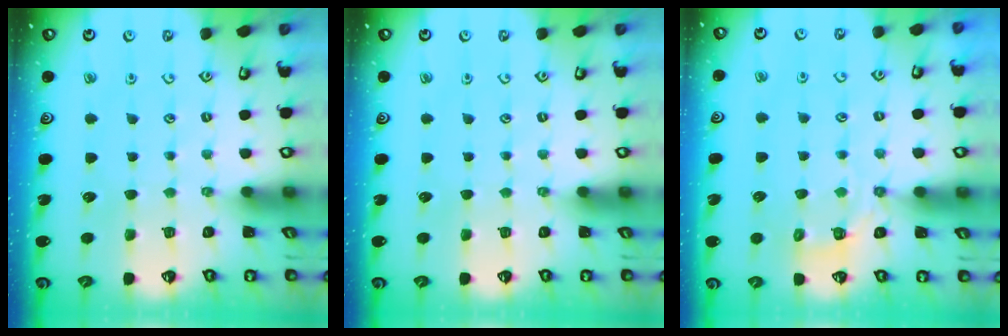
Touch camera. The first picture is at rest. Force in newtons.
{"total": 0.0}
{"total": 4.1, "press": 3.8, "slide": 1.5}